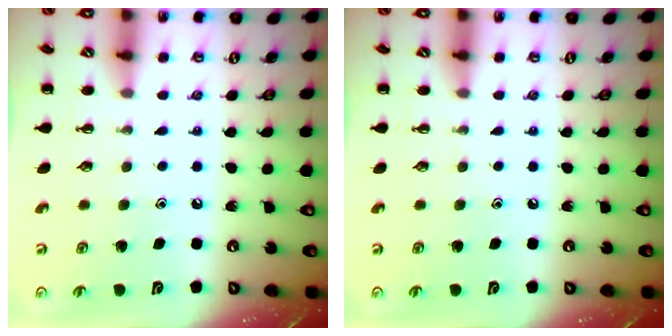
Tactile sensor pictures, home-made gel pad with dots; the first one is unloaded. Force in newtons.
{"total": 0.0}